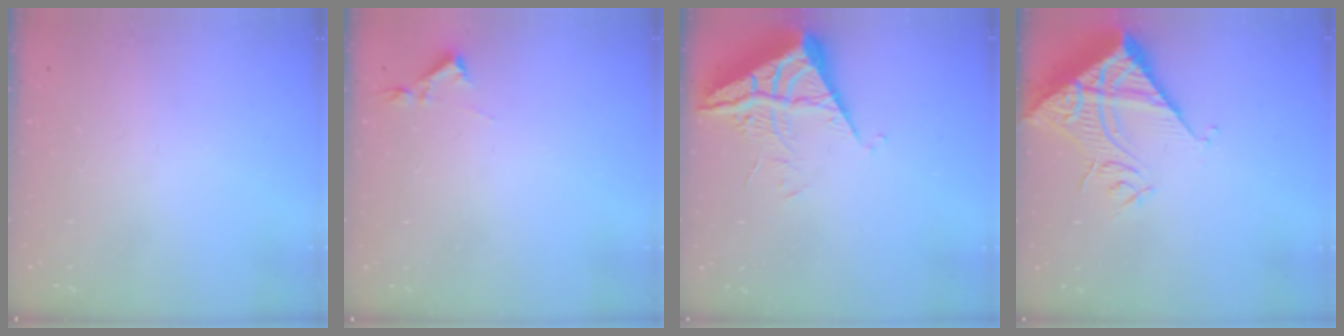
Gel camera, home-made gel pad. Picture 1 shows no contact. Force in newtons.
{"total": 2.9, "press": 2.9, "slide": 0.5}
{"total": 6.6, "press": 6.6, "slide": 0.6}
{"total": 13.5, "press": 13.4, "slide": 1.7}